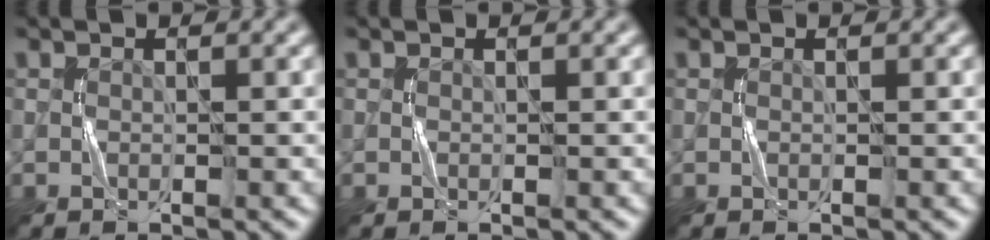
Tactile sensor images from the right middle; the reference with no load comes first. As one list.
[{"total": 0.0}, {"total": 0.0}]